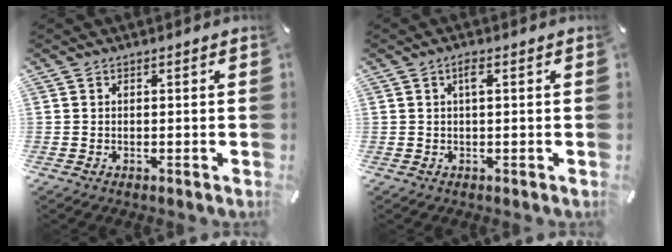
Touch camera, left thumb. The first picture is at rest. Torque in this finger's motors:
{"motor_torque": [0.41, 0.68, 0.37, -0.30, 0.09]}